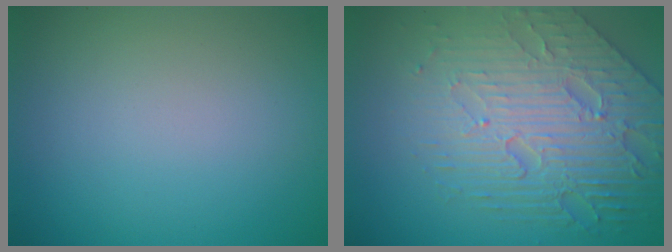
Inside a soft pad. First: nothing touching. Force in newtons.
{"total": 7.6, "press": 5.6, "slide": 5.2}